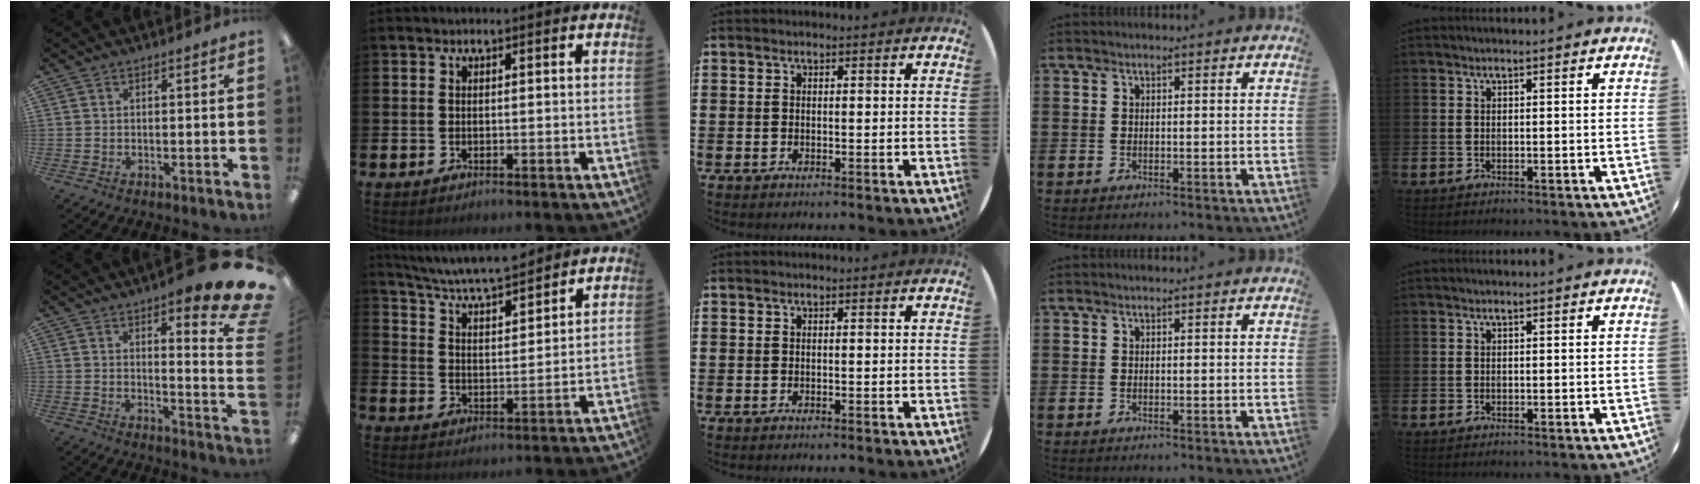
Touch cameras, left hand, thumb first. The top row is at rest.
{"thumb": {"total": 11.8, "force": [8.2, 2.8, 8.0], "torque": [-0.099, -0.068, 0.135]}, "index": {"total": 6.7, "force": [6.4, 0.4, 1.9], "torque": [-0.066, -0.044, 0.112]}}